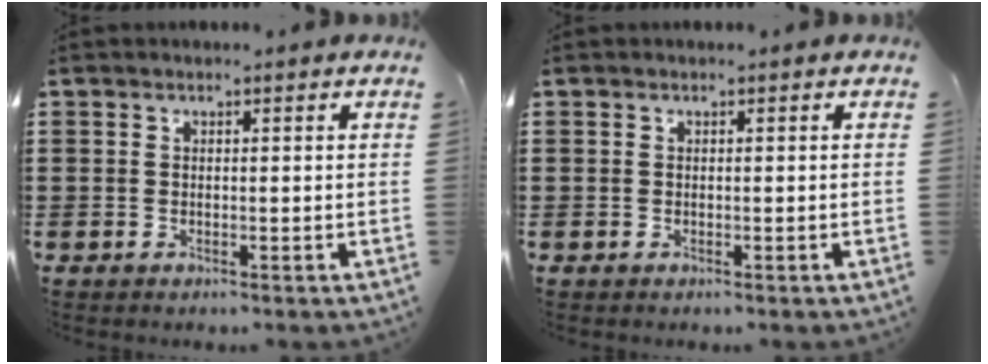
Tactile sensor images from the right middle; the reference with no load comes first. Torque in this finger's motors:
{"motor_torque": [-0.05, 0.19, -0.17, -0.03]}